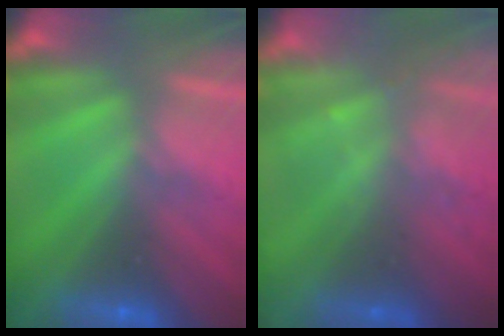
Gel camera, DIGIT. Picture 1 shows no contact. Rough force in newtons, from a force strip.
{"total": 2.3}